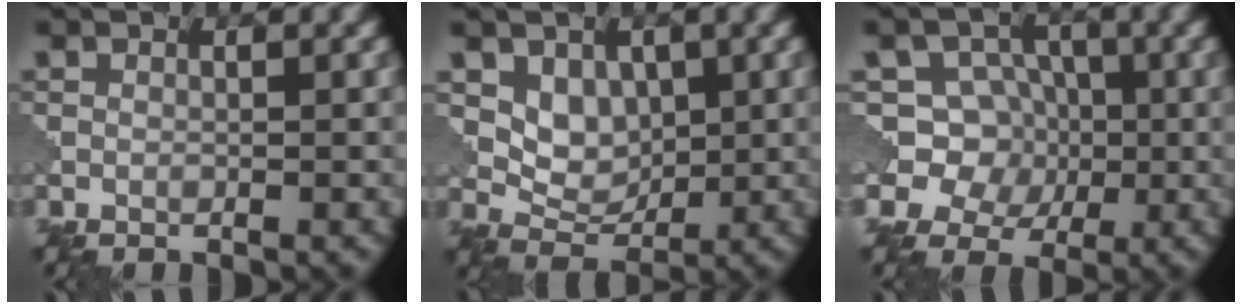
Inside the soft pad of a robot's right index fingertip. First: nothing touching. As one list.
[{"total": 4.0, "force": [1.3, 3.0, 2.2], "torque": [-0.036, -0.011, 0.033]}, {"total": 6.7, "force": [0.1, 6.3, 2.4], "torque": [-0.021, 0.029, -0.031]}]